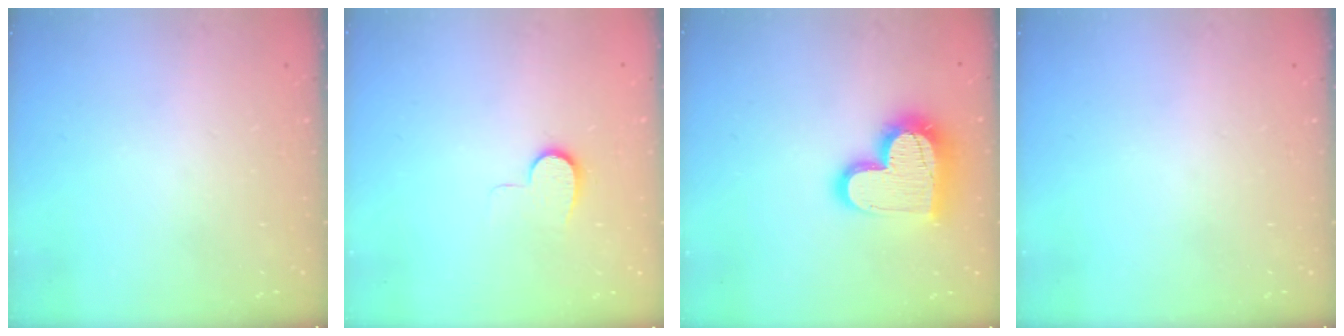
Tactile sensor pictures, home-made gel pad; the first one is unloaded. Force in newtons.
{"total": 8.0, "press": 7.9, "slide": 0.7}
{"total": 18.6, "press": 18.6, "slide": 1.3}
{"total": 0.0}